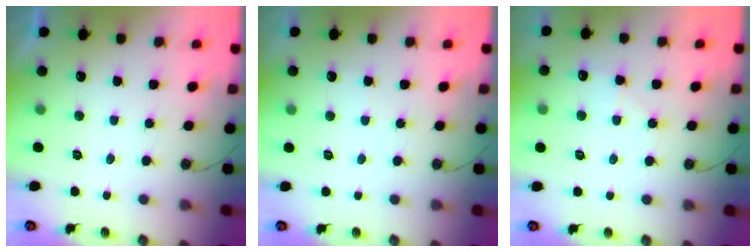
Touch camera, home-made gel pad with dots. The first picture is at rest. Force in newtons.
{"total": 2.9, "press": 2.9, "slide": 0.3}
{"total": 6.6, "press": 6.5, "slide": 0.9}